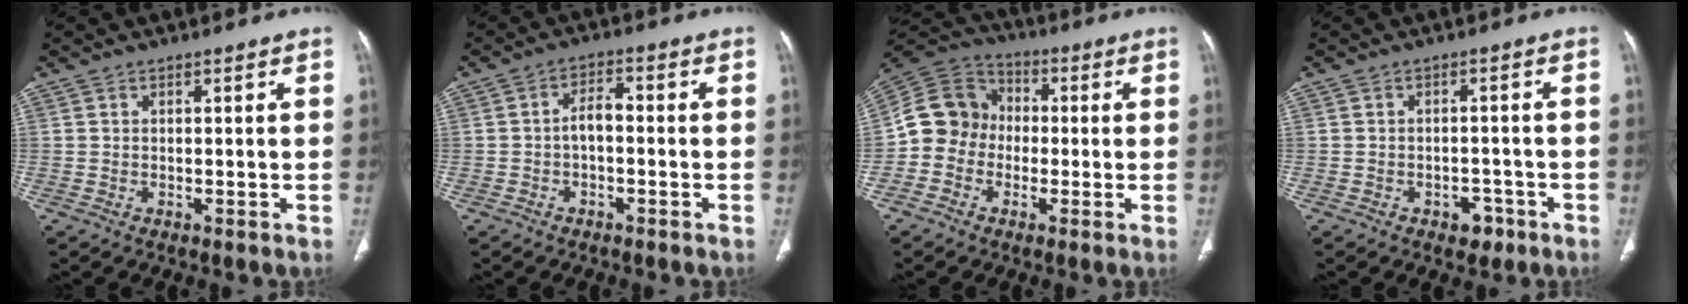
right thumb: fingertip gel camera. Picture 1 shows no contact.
{"total": 3.5, "force": [-0.8, 1.7, 2.9], "torque": [-0.042, 0.019, -0.021]}
{"total": 10.7, "force": [-1.5, 9.7, 4.2], "torque": [-0.060, 0.037, -0.043]}
{"total": 3.5, "force": [-2.1, 2.3, 1.5], "torque": [-0.001, 0.015, -0.023]}